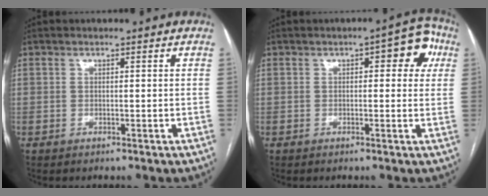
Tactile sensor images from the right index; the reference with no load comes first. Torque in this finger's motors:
{"motor_torque": [0.07, 0.02, 0.06, 0.04]}